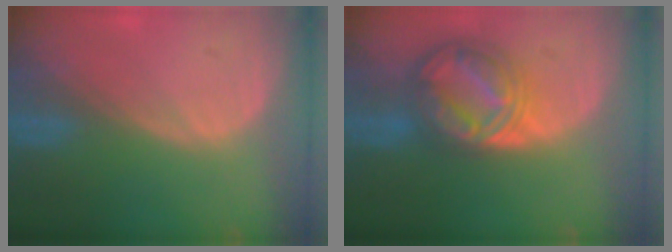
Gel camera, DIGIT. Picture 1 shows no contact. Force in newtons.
{"total": 9.1, "press": 9.0, "slide": 0.6}